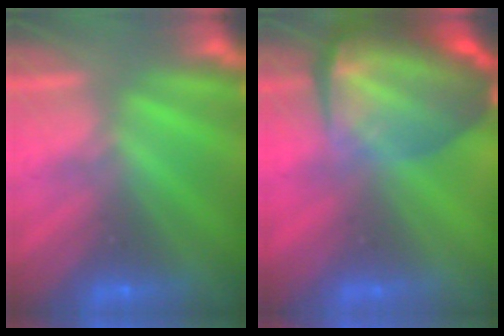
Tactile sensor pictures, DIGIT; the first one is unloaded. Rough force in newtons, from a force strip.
{"total": 7.8}